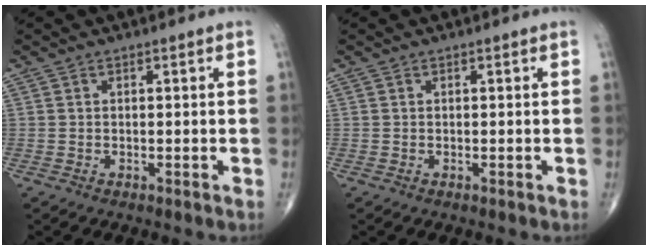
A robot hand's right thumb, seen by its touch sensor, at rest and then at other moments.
{"total": 0.0}